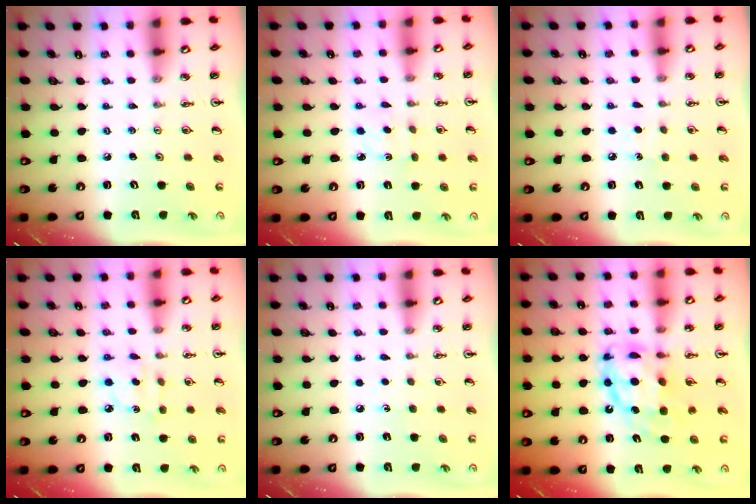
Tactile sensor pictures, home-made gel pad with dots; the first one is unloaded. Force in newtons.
{"total": 1.7, "press": 1.7, "slide": 0.5}
{"total": 5.1, "press": 5.1, "slide": 0.6}
{"total": 3.2, "press": 3.2, "slide": 0.2}
{"total": 3.9, "press": 3.9, "slide": 0.6}
{"total": 12.3, "press": 12.3, "slide": 1.1}